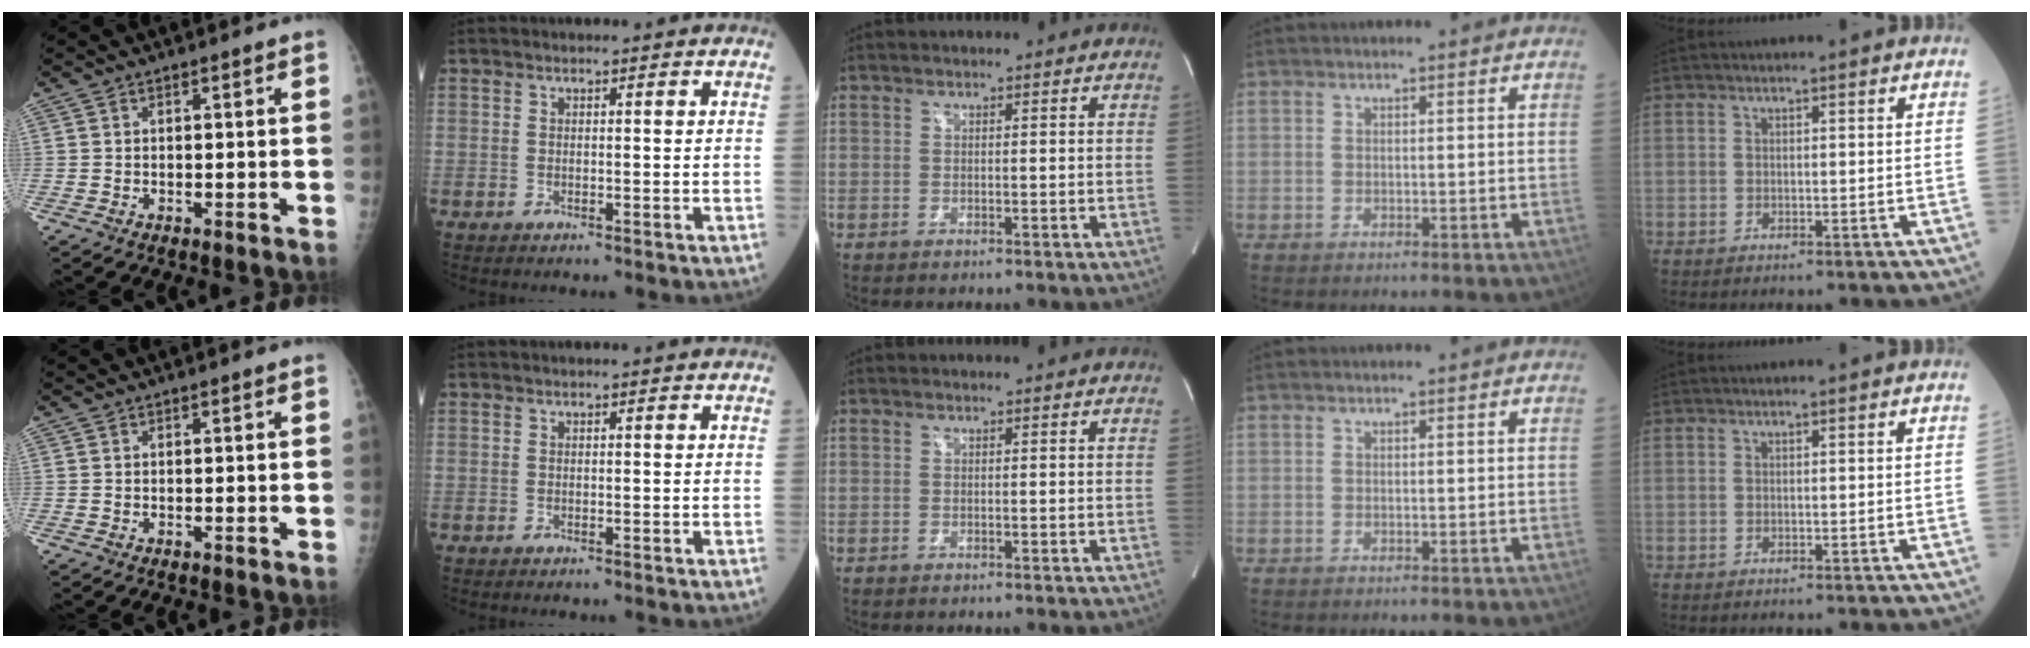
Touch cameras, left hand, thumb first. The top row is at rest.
{}